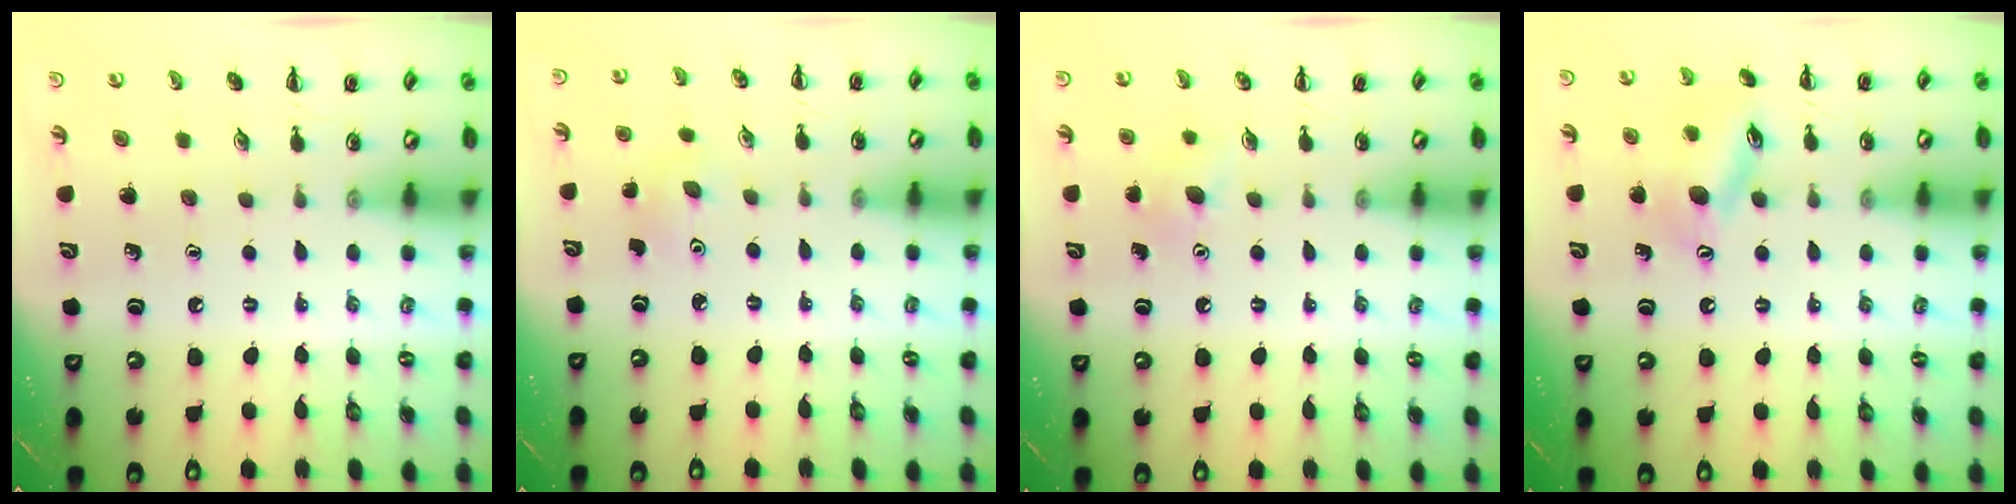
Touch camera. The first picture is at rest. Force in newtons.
{"total": 4.1, "press": 3.9, "slide": 1.2}
{"total": 5.1, "press": 4.9, "slide": 1.4}
{"total": 12.5, "press": 12.3, "slide": 2.0}